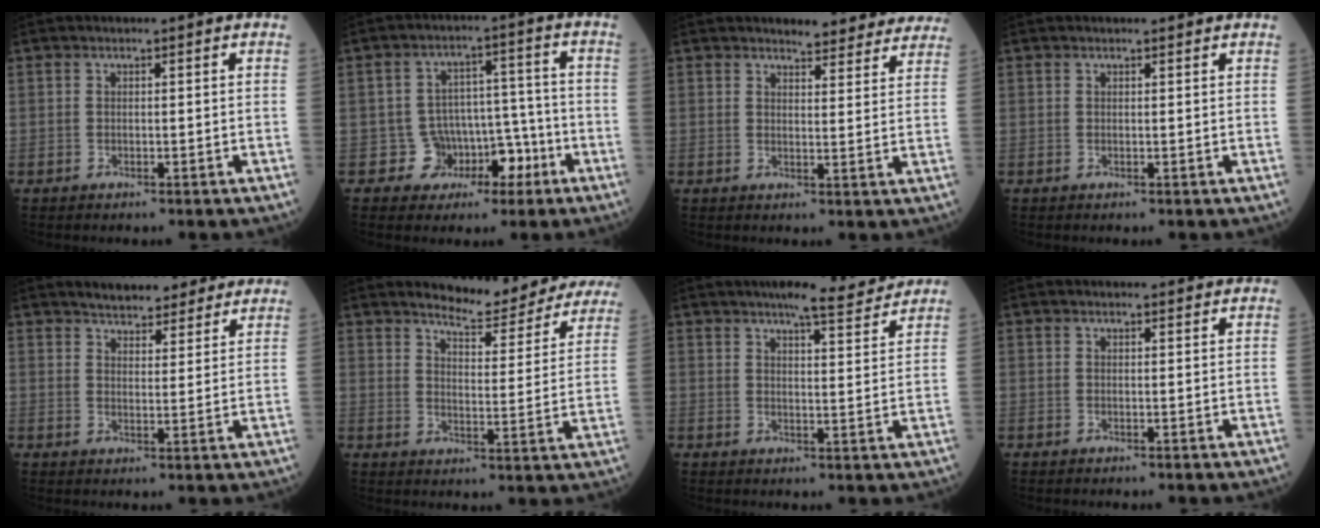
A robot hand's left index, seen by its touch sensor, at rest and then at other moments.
{"total": 6.5, "force": [-3.0, 5.6, 1.4], "torque": [0.001, 0.029, -0.038]}
{"total": 10.6, "force": [10.2, 2.3, 2.1], "torque": [0.002, -0.012, 0.096]}
{"total": 1.1, "force": [1.1, 0.0, 0.2], "torque": [-0.010, 0.002, 0.014]}
{"total": 10.8, "force": [9.8, 3.1, 3.5], "torque": [-0.034, 0.012, 0.123]}
{"total": 13.6, "force": [12.9, 2.2, 3.6], "torque": [-0.041, -0.029, 0.152]}
{"total": 7.7, "force": [7.1, 0.5, 3.1], "torque": [-0.052, 0.003, 0.089]}
{"total": 2.5, "force": [2.4, 0.3, 0.4], "torque": [-0.012, 0.006, 0.028]}